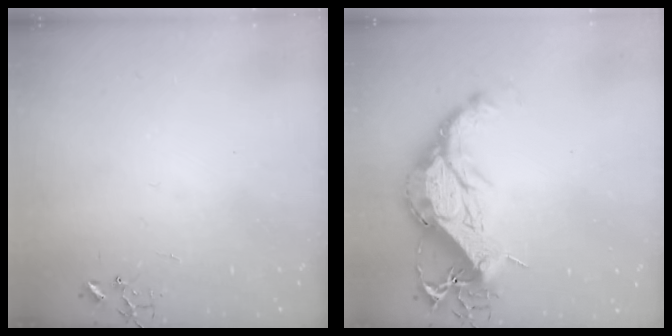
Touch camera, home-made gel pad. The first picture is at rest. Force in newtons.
{"total": 21.0, "press": 20.9, "slide": 2.1}